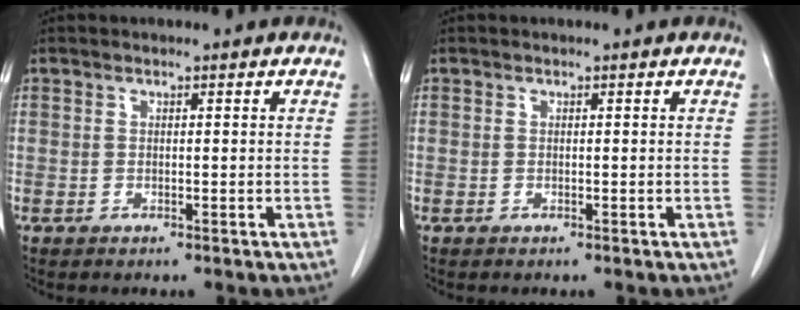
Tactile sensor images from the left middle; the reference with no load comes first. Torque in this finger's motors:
{"motor_torque": [0.07, -0.05, -0.04, -0.01]}